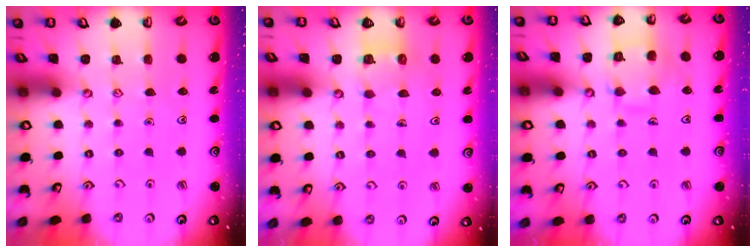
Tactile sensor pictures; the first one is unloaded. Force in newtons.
{"total": 4.8, "press": 4.7, "slide": 0.3}
{"total": 10.3, "press": 10.2, "slide": 0.7}